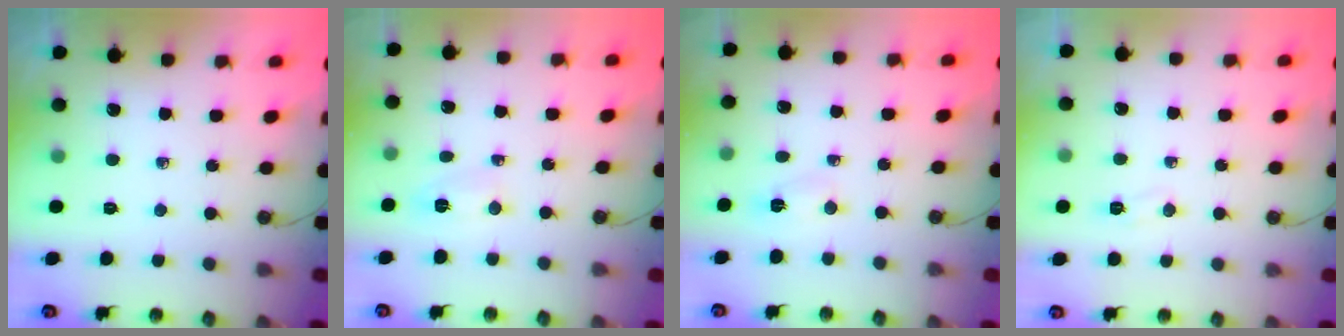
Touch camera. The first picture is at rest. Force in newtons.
{"total": 3.3, "press": 3.0, "slide": 1.3}
{"total": 2.3, "press": 2.3, "slide": 0.3}
{"total": 3.1, "press": 2.8, "slide": 1.2}